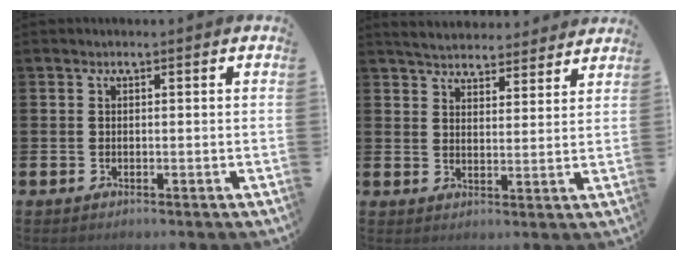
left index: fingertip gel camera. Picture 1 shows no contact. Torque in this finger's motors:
{"motor_torque": [0.99, -1.15, 0.66, 0.07]}